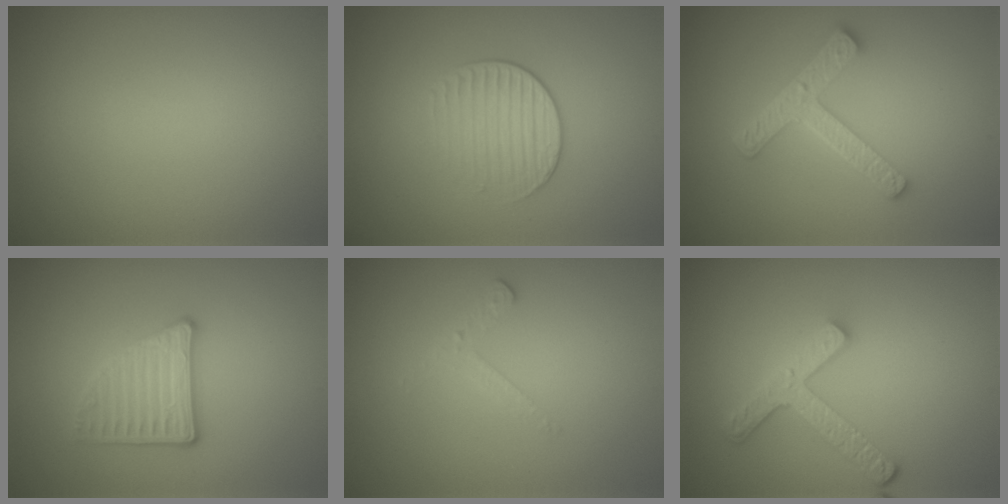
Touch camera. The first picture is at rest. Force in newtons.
{"total": 2.0, "press": 1.4, "slide": 1.4}
{"total": 4.4, "press": 3.3, "slide": 3.0}
{"total": 3.1, "press": 2.9, "slide": 1.1}
{"total": 1.6, "press": 1.5, "slide": 0.4}
{"total": 3.8, "press": 3.0, "slide": 2.3}